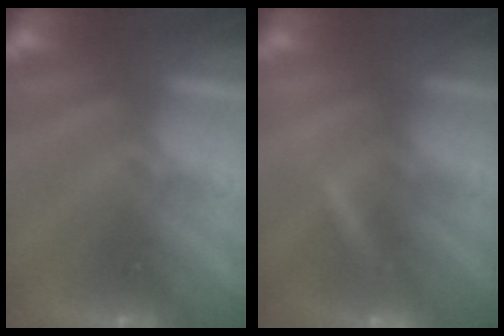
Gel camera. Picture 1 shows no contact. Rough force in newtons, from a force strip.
{"total": 3.7}